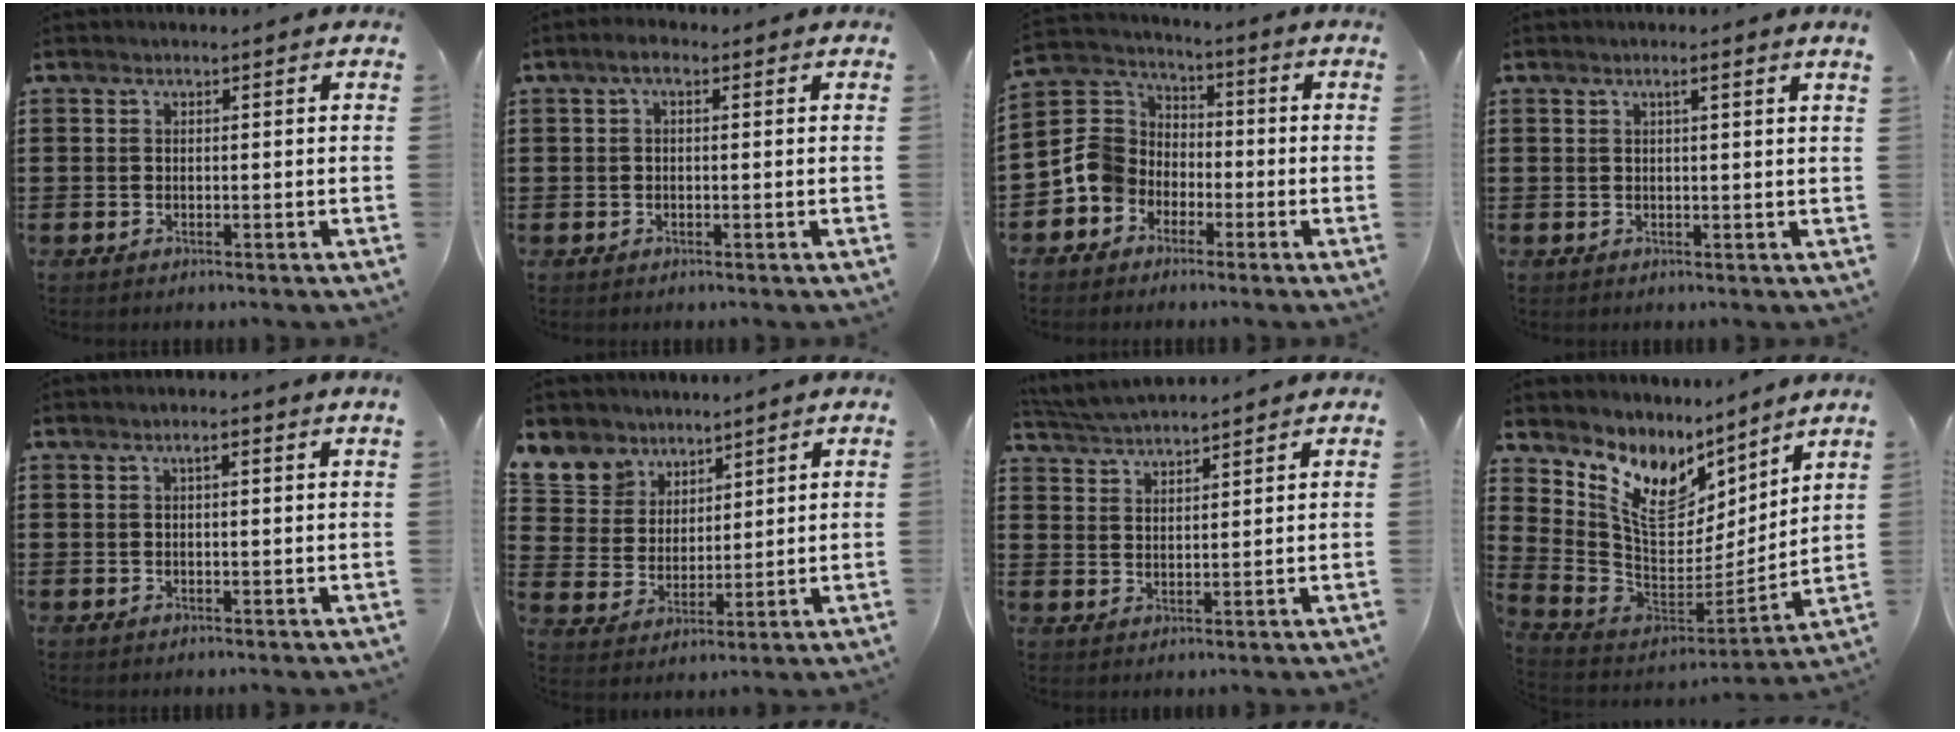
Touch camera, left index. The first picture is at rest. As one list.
[{"total": 1.8, "force": [-0.2, 0.7, 1.6], "torque": [-0.031, 0.005, -0.006]}, {"total": 8.6, "force": [-2.9, 7.6, 2.9], "torque": [-0.106, 0.012, -0.062]}, {"total": 1.3, "force": [0.7, -0.5, 1.1], "torque": [-0.020, -0.005, 0.011]}, {"total": 1.4, "force": [0.6, 0.0, 1.3], "torque": [-0.025, 0.000, 0.010]}, {"total": 7.4, "force": [5.6, 4.8, 0.3], "torque": [-0.053, -0.027, 0.108]}, {"total": 4.3, "force": [4.2, 0.1, 0.5], "torque": [-0.025, -0.014, 0.078]}, {"total": 10.9, "force": [6.7, 6.2, 6.0], "torque": [-0.158, -0.043, 0.128]}]